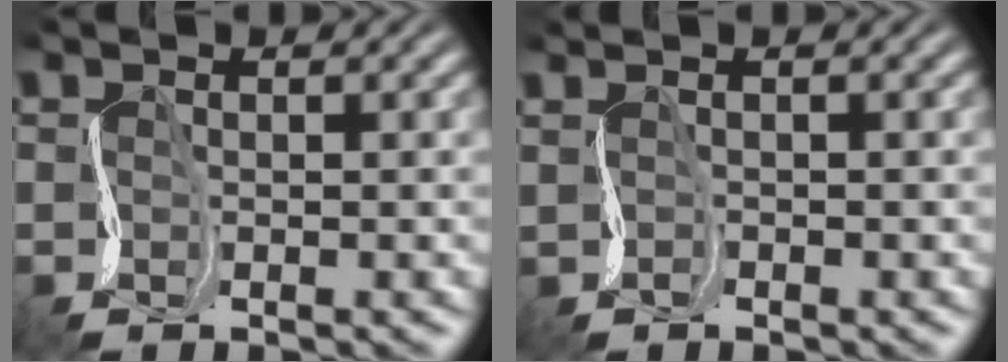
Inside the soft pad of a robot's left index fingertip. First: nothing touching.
{"total": 1.1, "force": [0.5, -0.5, -0.8], "torque": [0.013, 0.000, 0.007]}